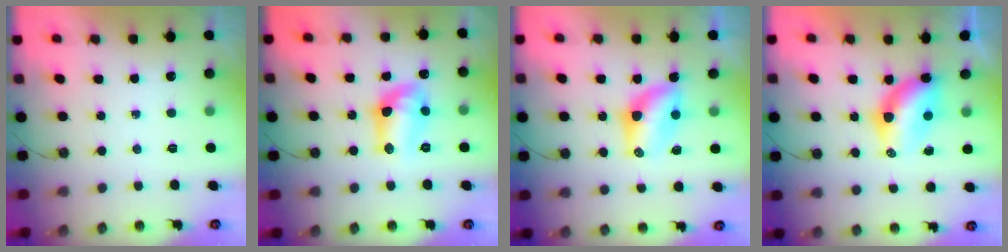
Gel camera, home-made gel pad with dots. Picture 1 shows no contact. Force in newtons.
{"total": 12.9, "press": 12.7, "slide": 2.4}
{"total": 6.9, "press": 6.9, "slide": 0.5}
{"total": 10.6, "press": 9.9, "slide": 3.9}